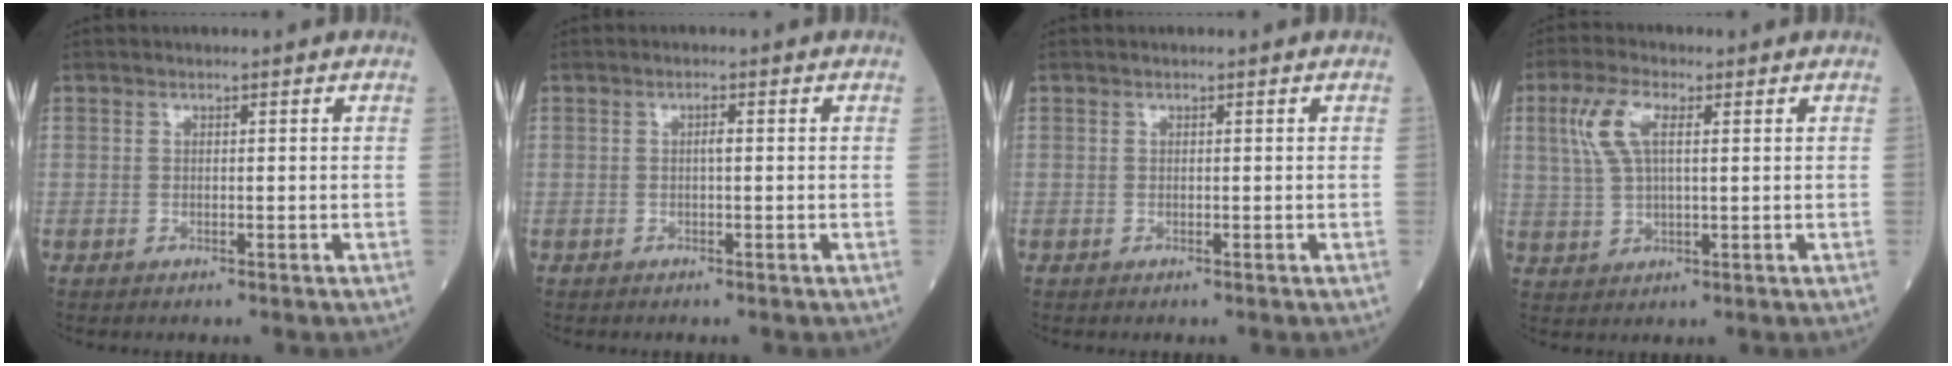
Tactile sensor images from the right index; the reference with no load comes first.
{"total": 1.1, "force": [0.1, -0.1, 1.1], "torque": [-0.021, 0.002, 0.001]}
{"total": 0.0}
{"total": 6.4, "force": [2.2, 2.2, 5.6], "torque": [-0.137, 0.015, 0.049]}